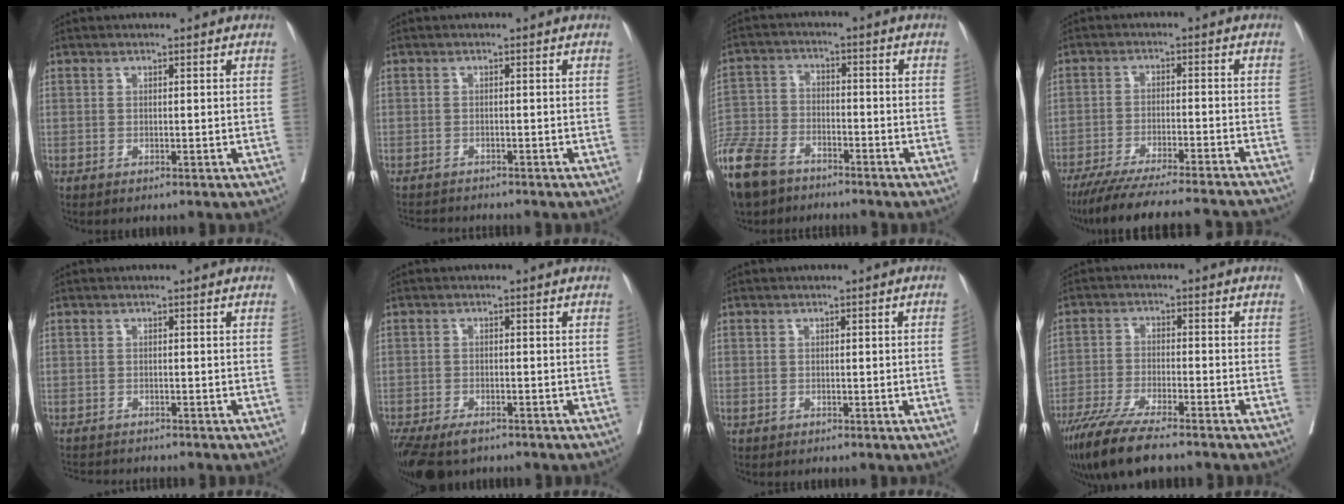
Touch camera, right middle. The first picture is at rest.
{"total": 5.3, "force": [-5.1, 0.8, 1.2], "torque": [-0.015, -0.008, -0.078]}
{"total": 14.3, "force": [-10.7, 6.5, 7.0], "torque": [-0.175, -0.027, -0.199]}
{"total": 20.6, "force": [-18.7, 0.3, 8.5], "torque": [-0.116, -0.042, -0.263]}
{"total": 4.5, "force": [-4.4, 0.7, 1.0], "torque": [-0.013, -0.010, -0.068]}
{"total": 9.2, "force": [-6.5, 3.9, 5.1], "torque": [-0.102, -0.013, -0.104]}
{"total": 1.1, "force": [-0.3, 0.2, 1.1], "torque": [-0.019, 0.008, -0.003]}
{"total": 10.9, "force": [-8.7, 1.3, 6.4], "torque": [-0.111, -0.029, -0.148]}